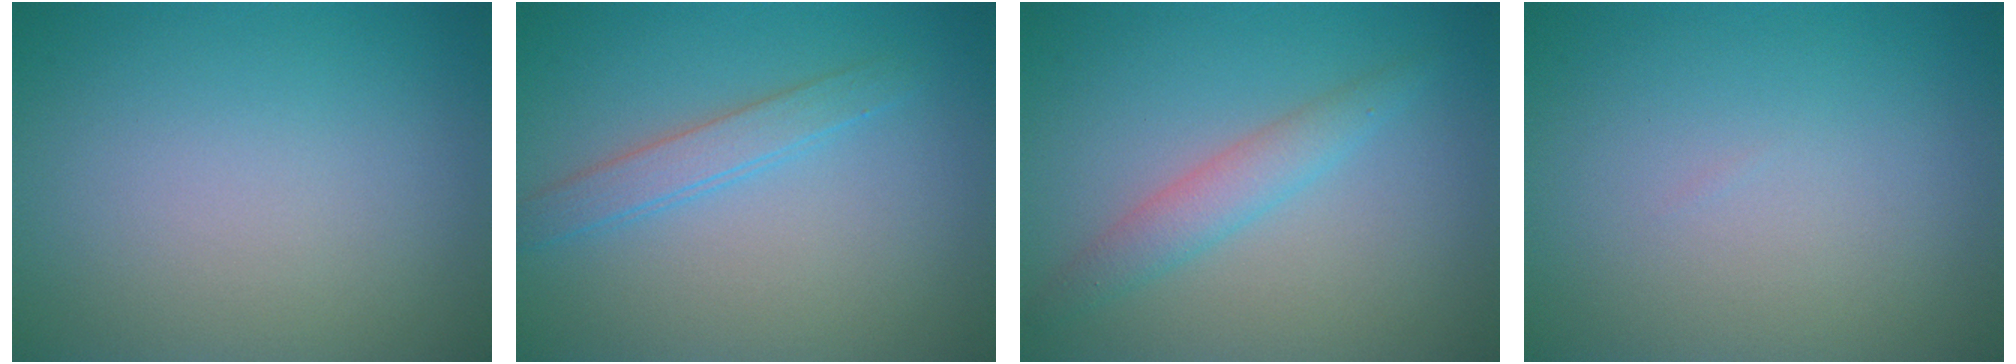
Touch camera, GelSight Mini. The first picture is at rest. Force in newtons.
{"total": 1.7, "press": 1.7, "slide": 0.1}
{"total": 2.5, "press": 2.5, "slide": 0.2}
{"total": 0.0}